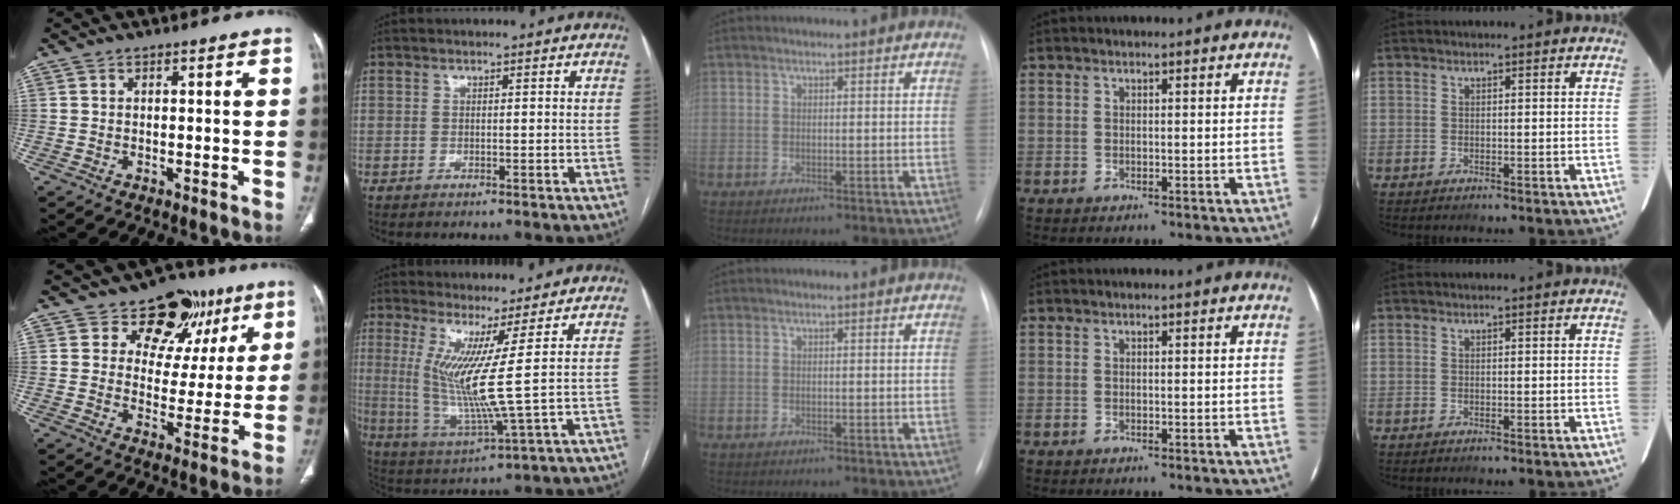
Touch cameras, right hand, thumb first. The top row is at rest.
{"thumb": {"total": 13.0, "force": [7.6, 9.6, 4.5], "torque": [-0.001, -0.021, 0.097]}, "index": {"total": 9.0, "force": [2.4, -2.2, 8.4], "torque": [-0.172, -0.036, 0.055]}}